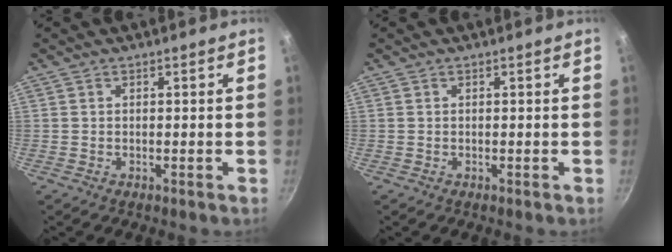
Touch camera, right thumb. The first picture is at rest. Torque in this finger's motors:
{"motor_torque": [-0.21, -0.05, 0.00, 0.00, 0.03]}